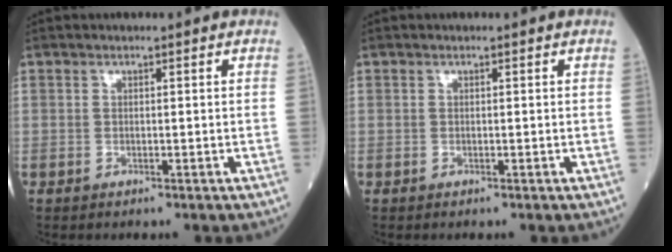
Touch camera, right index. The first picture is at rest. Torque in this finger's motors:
{"motor_torque": [0.05, -0.02, 0.00, -0.01]}